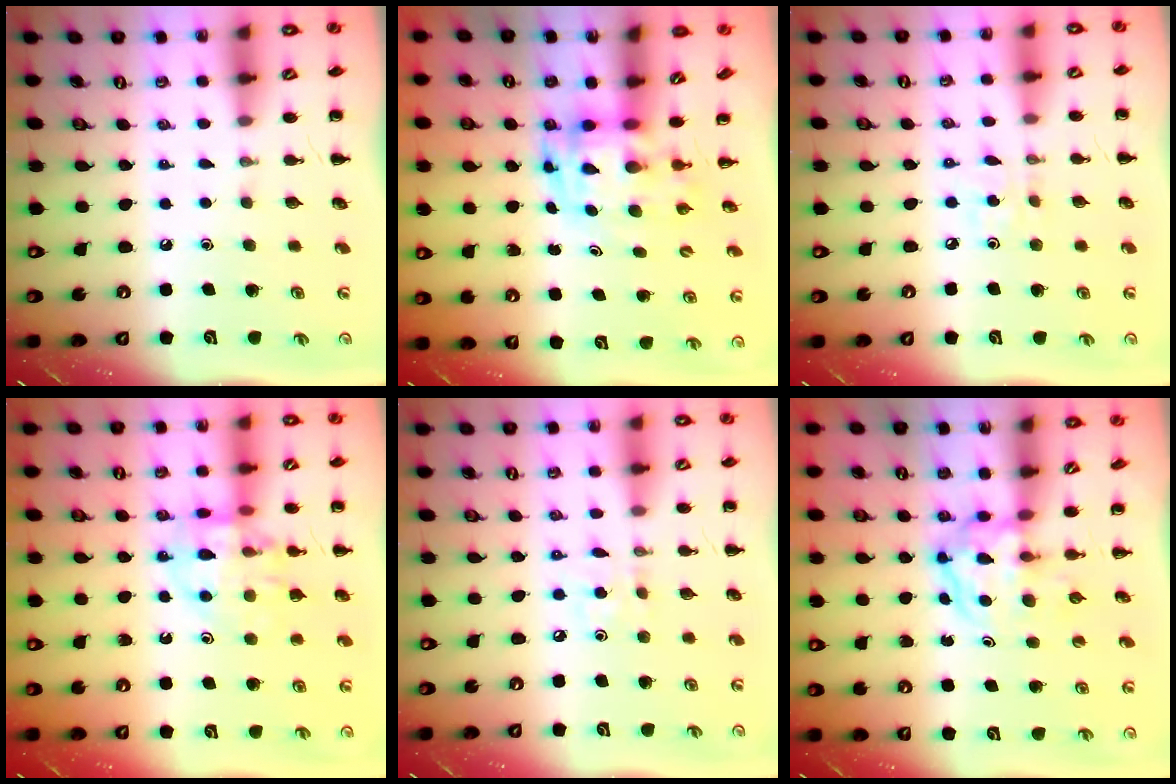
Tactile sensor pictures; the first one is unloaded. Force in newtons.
{"total": 3.8, "press": 3.7, "slide": 0.7}
{"total": 2.8, "press": 2.7, "slide": 0.9}
{"total": 13.5, "press": 13.4, "slide": 1.6}
{"total": 4.2, "press": 4.2, "slide": 0.7}
{"total": 3.9, "press": 3.9, "slide": 0.5}